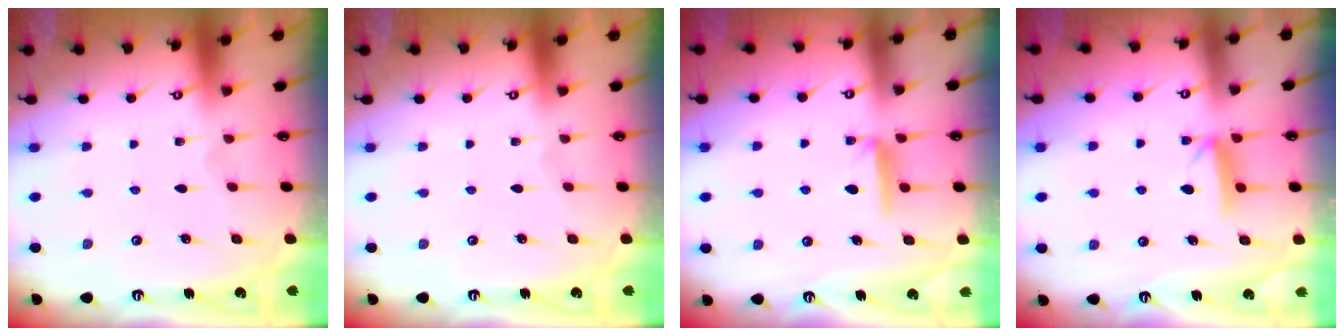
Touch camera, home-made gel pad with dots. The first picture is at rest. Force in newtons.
{"total": 0.0}
{"total": 5.4, "press": 5.4, "slide": 0.5}
{"total": 6.2, "press": 6.2, "slide": 0.6}